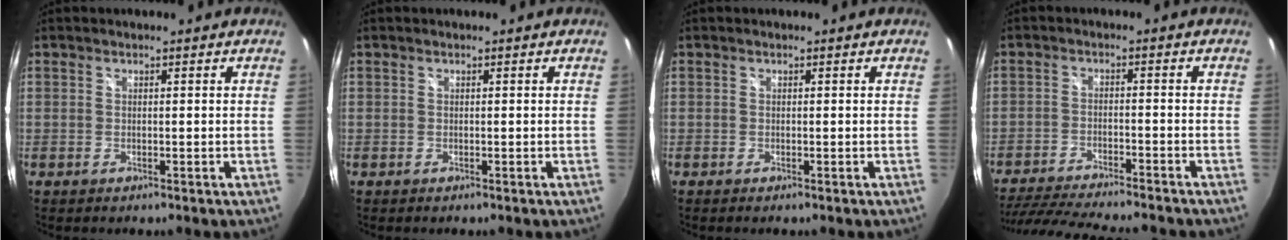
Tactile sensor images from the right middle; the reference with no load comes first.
{"total": 0.0}
{"total": 0.0}
{"total": 16.8, "force": [-14.9, 2.2, 7.5], "torque": [-0.154, -0.027, -0.233]}